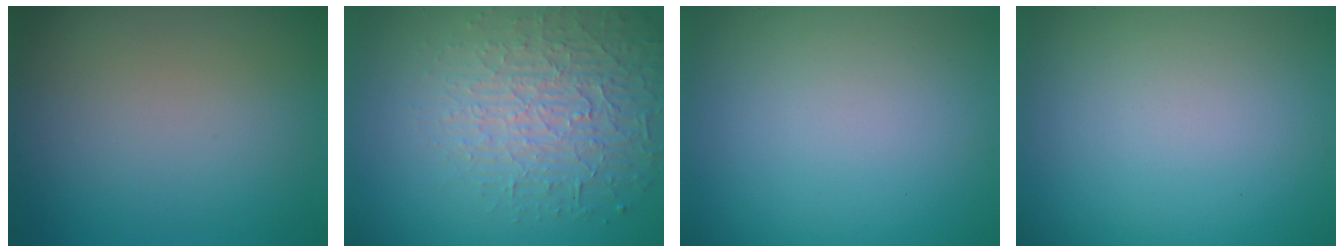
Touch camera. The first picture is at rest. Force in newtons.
{"total": 4.6, "press": 4.1, "slide": 2.2}
{"total": 0.0}
{"total": 0.0}